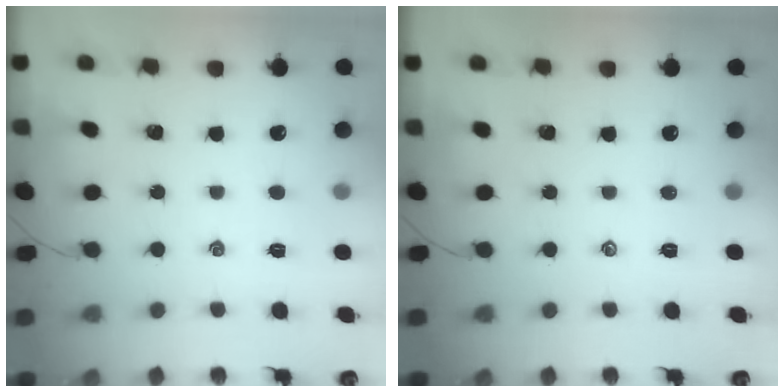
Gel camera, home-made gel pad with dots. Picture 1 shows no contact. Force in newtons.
{"total": 0.0}